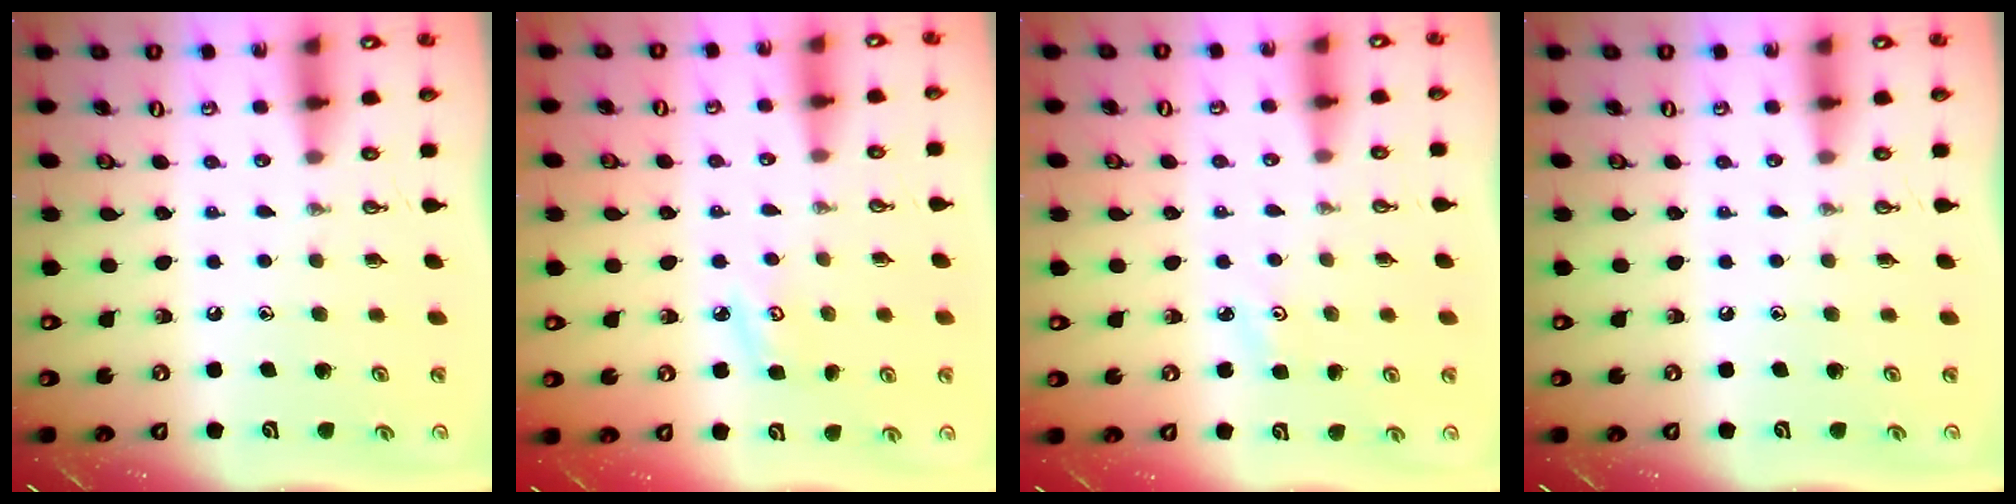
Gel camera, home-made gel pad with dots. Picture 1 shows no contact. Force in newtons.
{"total": 4.0, "press": 4.0, "slide": 0.5}
{"total": 2.2, "press": 2.1, "slide": 0.3}
{"total": 0.0}